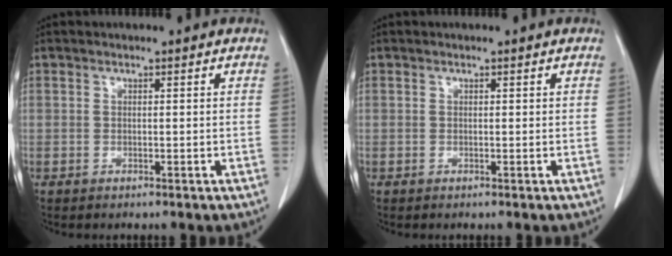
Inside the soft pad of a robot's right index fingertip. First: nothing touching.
{"total": 0.0}